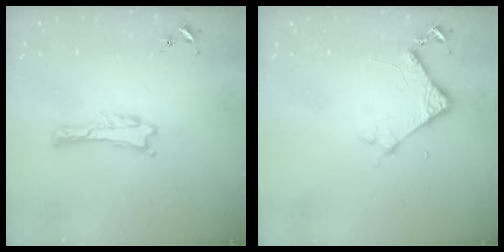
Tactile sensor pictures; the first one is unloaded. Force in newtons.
{"total": 3.1, "press": 3.1, "slide": 0.2}